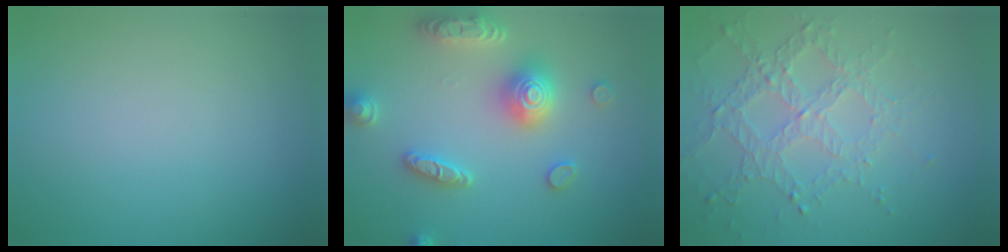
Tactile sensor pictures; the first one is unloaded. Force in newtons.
{"total": 5.0, "press": 4.9, "slide": 0.9}
{"total": 4.5, "press": 3.3, "slide": 3.1}